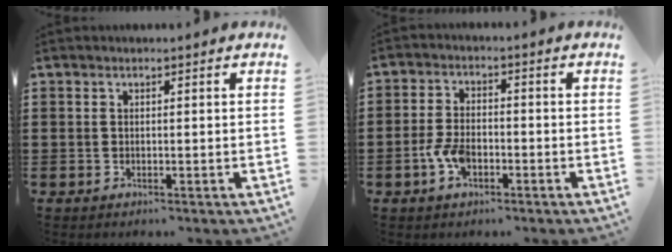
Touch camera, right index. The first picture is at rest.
{"total": 4.5, "force": [-1.8, 2.4, 3.3], "torque": [-0.079, -0.003, -0.036]}